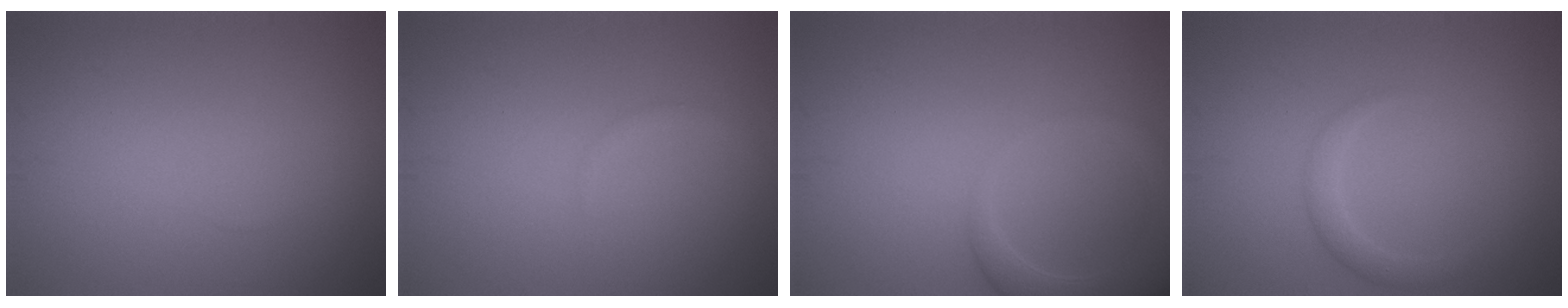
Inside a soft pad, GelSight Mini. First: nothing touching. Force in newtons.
{"total": 0.6, "press": 0.6, "slide": 0.1}
{"total": 4.8, "press": 4.8, "slide": 0.6}
{"total": 1.6, "press": 1.6, "slide": 0.1}